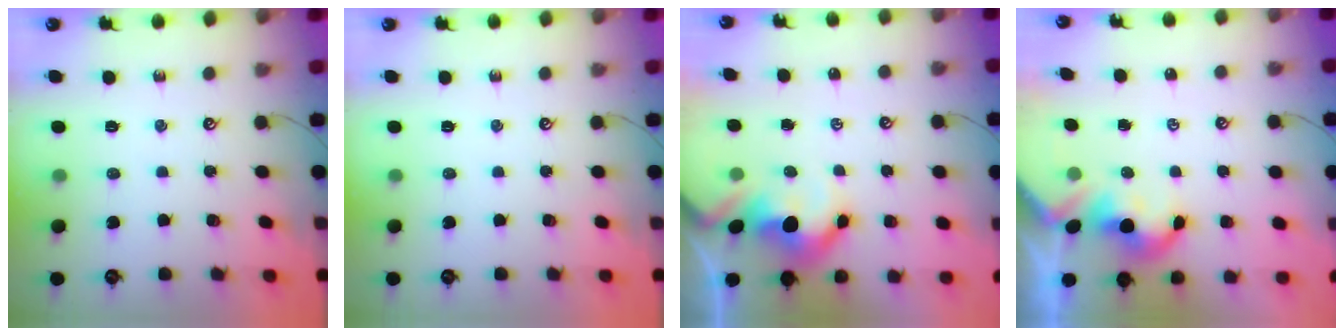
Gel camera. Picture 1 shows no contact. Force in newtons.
{"total": 0.0}
{"total": 5.4, "press": 5.4, "slide": 0.8}
{"total": 2.7, "press": 2.7, "slide": 0.1}